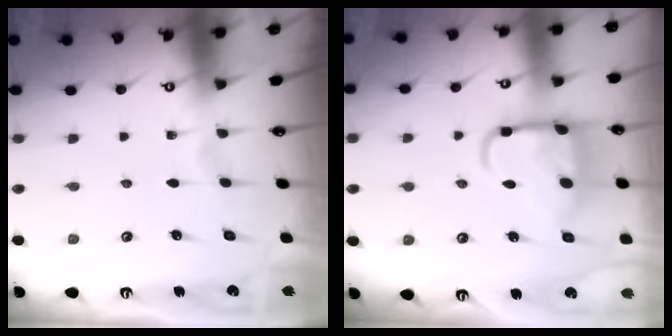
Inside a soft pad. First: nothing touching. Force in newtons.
{"total": 12.8, "press": 12.8, "slide": 1.4}